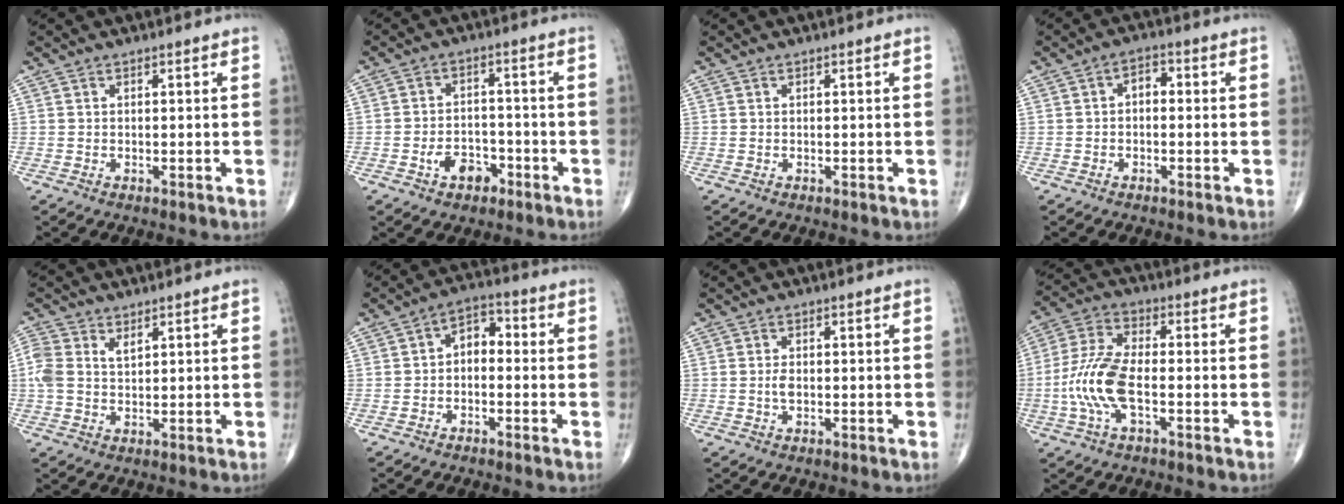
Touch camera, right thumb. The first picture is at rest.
{"total": 6.1, "force": [-3.0, 4.0, 3.4], "torque": [-0.037, 0.030, -0.048]}
{"total": 0.0}
{"total": 3.0, "force": [-0.2, 2.0, 2.3], "torque": [-0.020, 0.014, -0.014]}
{"total": 4.8, "force": [1.7, 3.0, 3.4], "torque": [-0.079, 0.009, 0.035]}
{"total": 5.2, "force": [-0.6, 3.4, 3.8], "torque": [-0.041, 0.029, -0.025]}
{"total": 1.6, "force": [-0.2, 0.8, 1.3], "torque": [-0.026, 0.000, -0.006]}
{"total": 12.2, "force": [-2.7, 5.1, 10.8], "torque": [-0.246, 0.025, -0.057]}